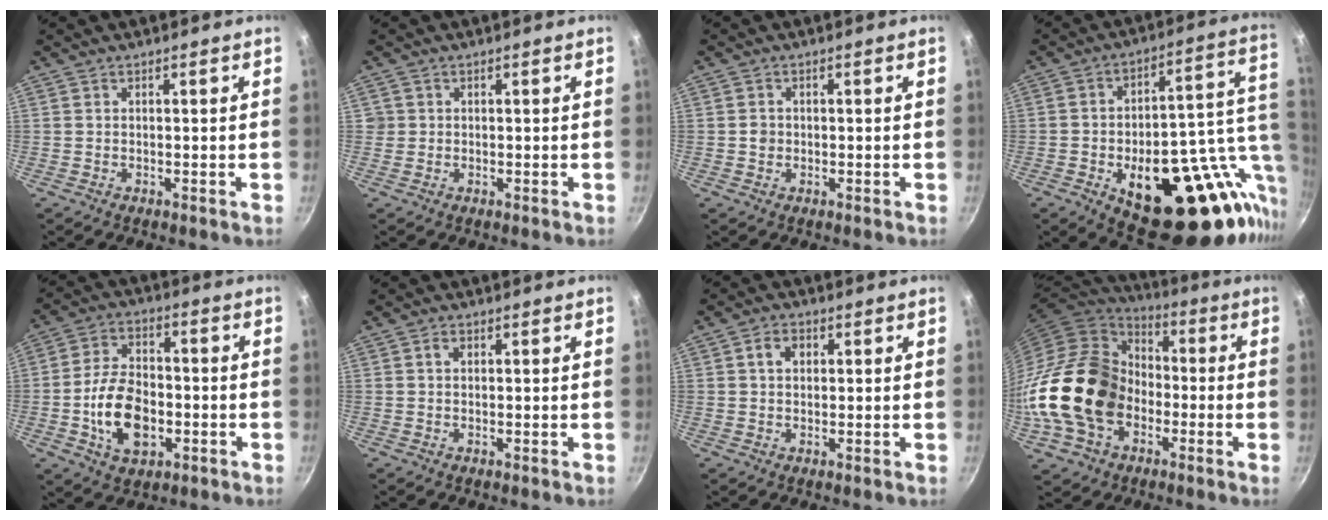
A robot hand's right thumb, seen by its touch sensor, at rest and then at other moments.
{"total": 1.3, "force": [0.1, 1.3, 0.2], "torque": [0.007, 0.006, 0.000]}
{"total": 1.5, "force": [-0.2, 1.4, 0.6], "torque": [-0.002, 0.006, -0.003]}
{"total": 29.7, "force": [-7.4, 14.6, 24.8], "torque": [-0.286, 0.014, -0.088]}
{"total": 13.1, "force": [-3.1, 8.3, 9.6], "torque": [-0.155, 0.023, -0.055]}
{"total": 1.5, "force": [0.4, 1.1, 0.9], "torque": [-0.012, 0.004, 0.005]}
{"total": 3.5, "force": [0.8, 2.6, 2.1], "torque": [-0.022, 0.006, 0.011]}
{"total": 21.9, "force": [-4.7, 16.6, 13.5], "torque": [-0.236, 0.048, -0.090]}